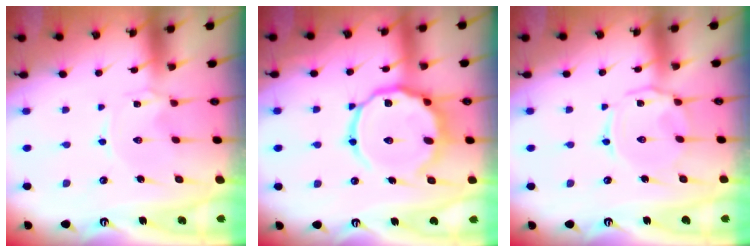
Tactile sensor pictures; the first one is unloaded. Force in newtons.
{"total": 15.5, "press": 15.4, "slide": 1.4}
{"total": 5.0, "press": 5.0, "slide": 0.5}